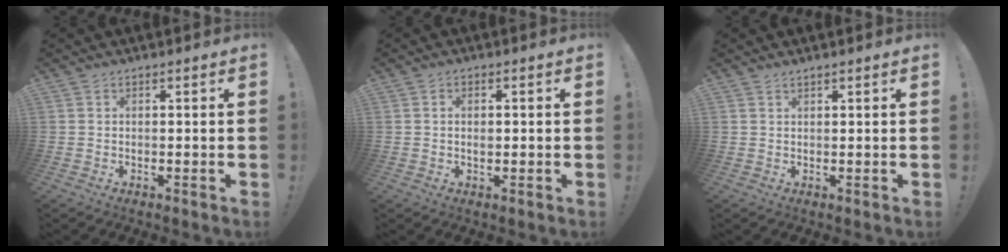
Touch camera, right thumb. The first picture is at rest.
{"total": 1.7, "force": [0.3, 1.1, 1.3], "torque": [-0.017, 0.003, 0.004]}
{"total": 1.0, "force": [0.9, 0.0, 0.5], "torque": [-0.015, 0.002, 0.017]}